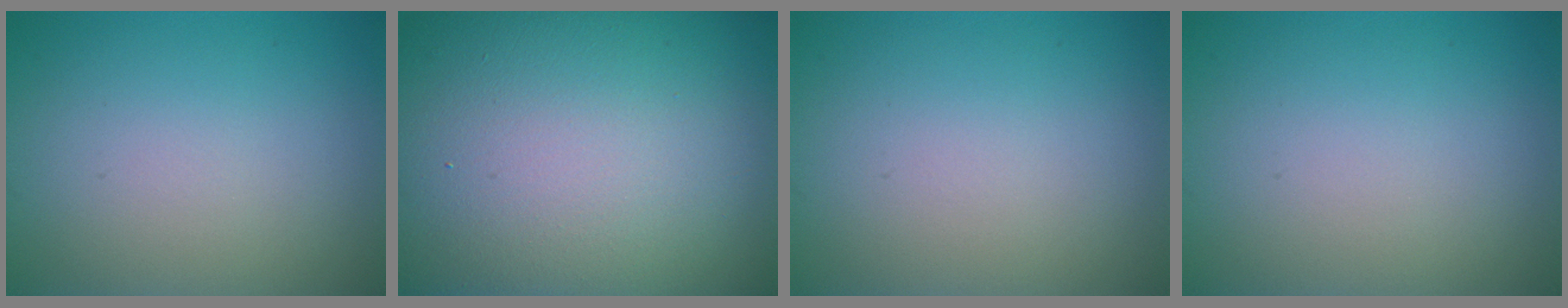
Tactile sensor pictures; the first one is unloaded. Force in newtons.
{"total": 26.4, "press": 26.3, "slide": 1.2}
{"total": 0.0}
{"total": 0.0}